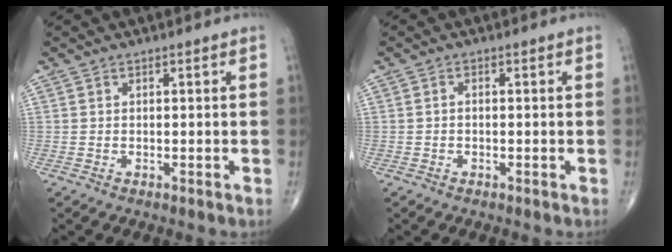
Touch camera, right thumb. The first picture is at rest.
{"total": 0.7, "force": [-0.2, 0.4, 0.5], "torque": [-0.008, 0.000, -0.006]}